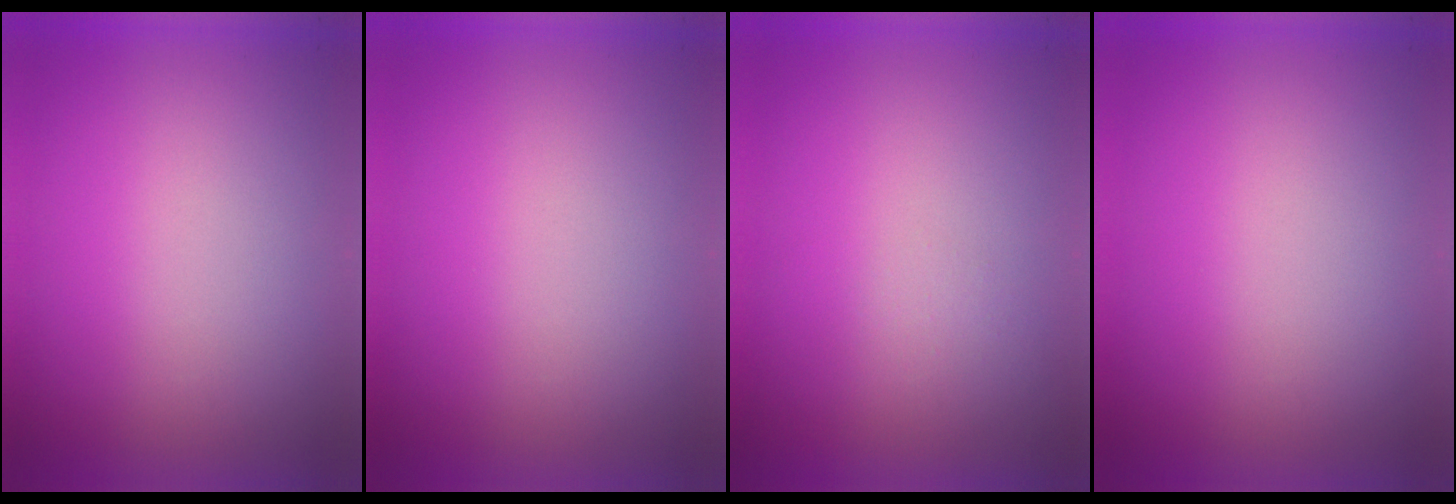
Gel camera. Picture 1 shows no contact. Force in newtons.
{"total": 0.0}
{"total": 1.2}
{"total": 0.0}